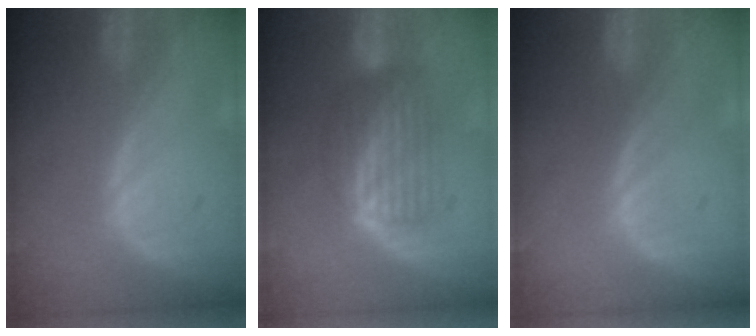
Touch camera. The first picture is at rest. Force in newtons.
{"total": 6.0, "press": 5.8, "slide": 1.5}
{"total": 0.0}